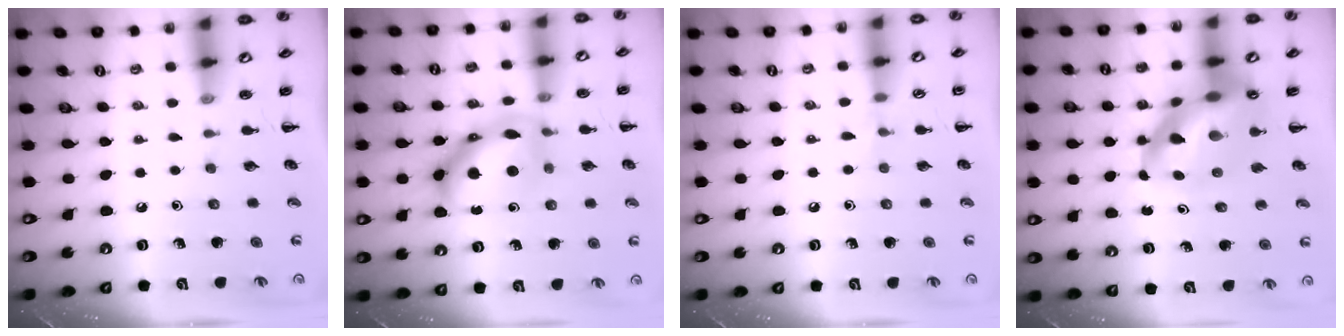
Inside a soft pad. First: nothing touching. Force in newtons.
{"total": 13.7, "press": 13.7, "slide": 0.8}
{"total": 4.1, "press": 3.9, "slide": 1.5}
{"total": 16.0, "press": 15.4, "slide": 4.1}